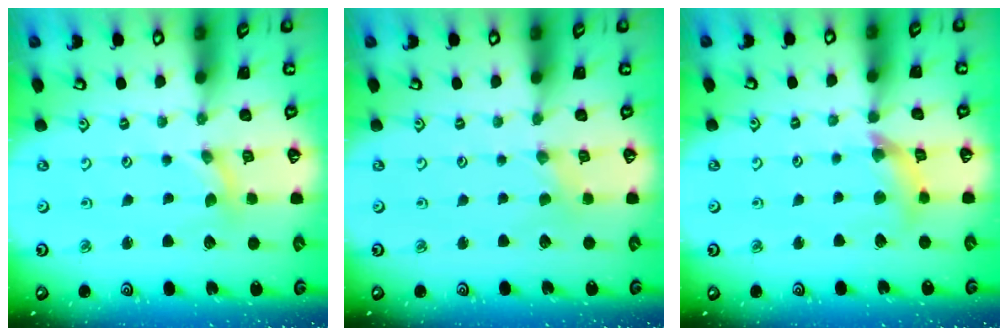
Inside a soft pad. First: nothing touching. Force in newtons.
{"total": 0.0}
{"total": 10.0, "press": 9.9, "slide": 1.4}